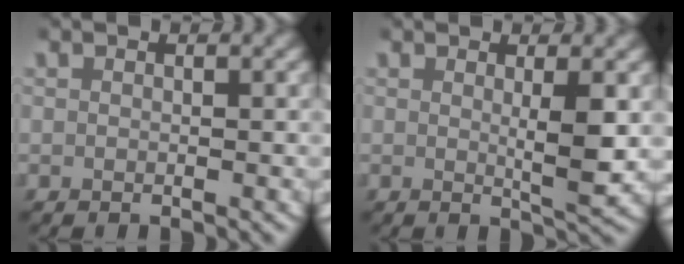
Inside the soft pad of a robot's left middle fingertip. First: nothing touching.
{"total": 3.0, "force": [0.6, 0.2, 2.9], "torque": [-0.043, -0.011, 0.012]}